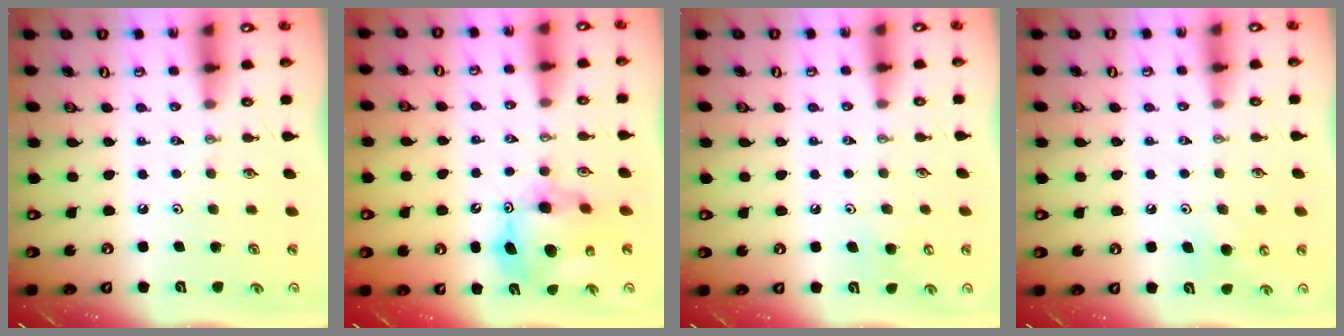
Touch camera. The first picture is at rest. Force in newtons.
{"total": 12.1, "press": 12.1, "slide": 1.2}
{"total": 6.1, "press": 6.0, "slide": 0.5}
{"total": 7.8, "press": 7.7, "slide": 1.5}